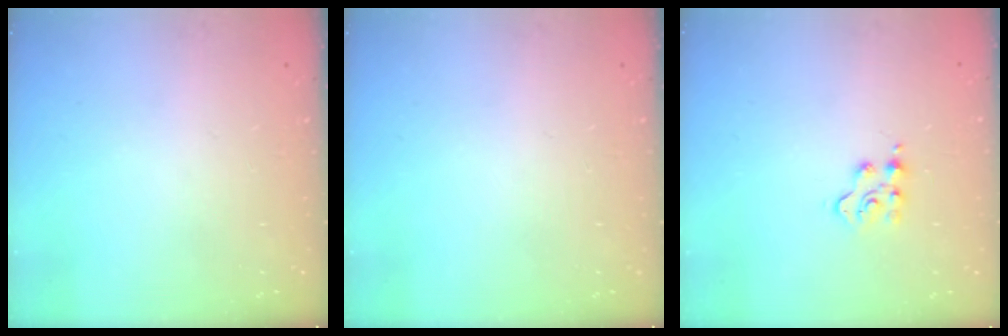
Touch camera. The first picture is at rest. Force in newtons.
{"total": 0.0}
{"total": 4.1, "press": 4.1, "slide": 0.5}